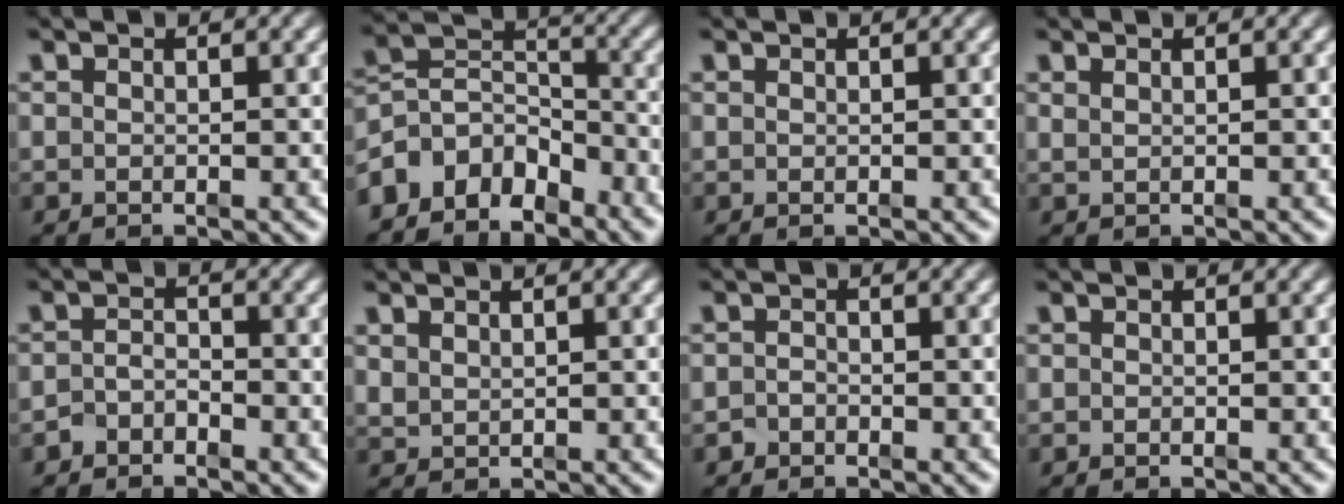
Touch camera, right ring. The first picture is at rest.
{"total": 10.3, "force": [-3.5, 8.0, 5.3], "torque": [-0.102, -0.045, -0.054]}
{"total": 0.0}
{"total": 0.9, "force": [0.6, -0.5, 0.3], "torque": [0.002, 0.000, 0.017]}
{"total": 2.0, "force": [-1.7, 1.1, 0.4], "torque": [-0.006, -0.010, -0.028]}
{"total": 1.2, "force": [1.1, 0.6, 0.3], "torque": [-0.006, -0.003, 0.032]}
{"total": 1.0, "force": [-0.9, 0.4, -0.1], "torque": [0.004, -0.009, -0.013]}
{"total": 0.0}